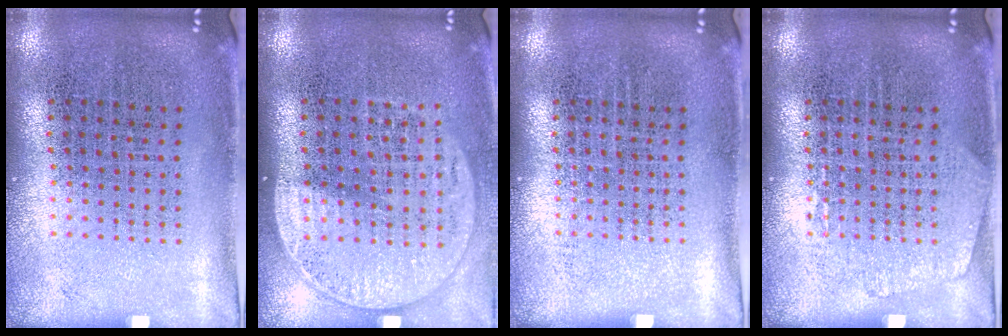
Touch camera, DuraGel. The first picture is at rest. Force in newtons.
{"total": 1.6, "press": 1.4, "slide": 0.7}
{"total": 0.0}
{"total": 1.0, "press": 1.0, "slide": 0.1}